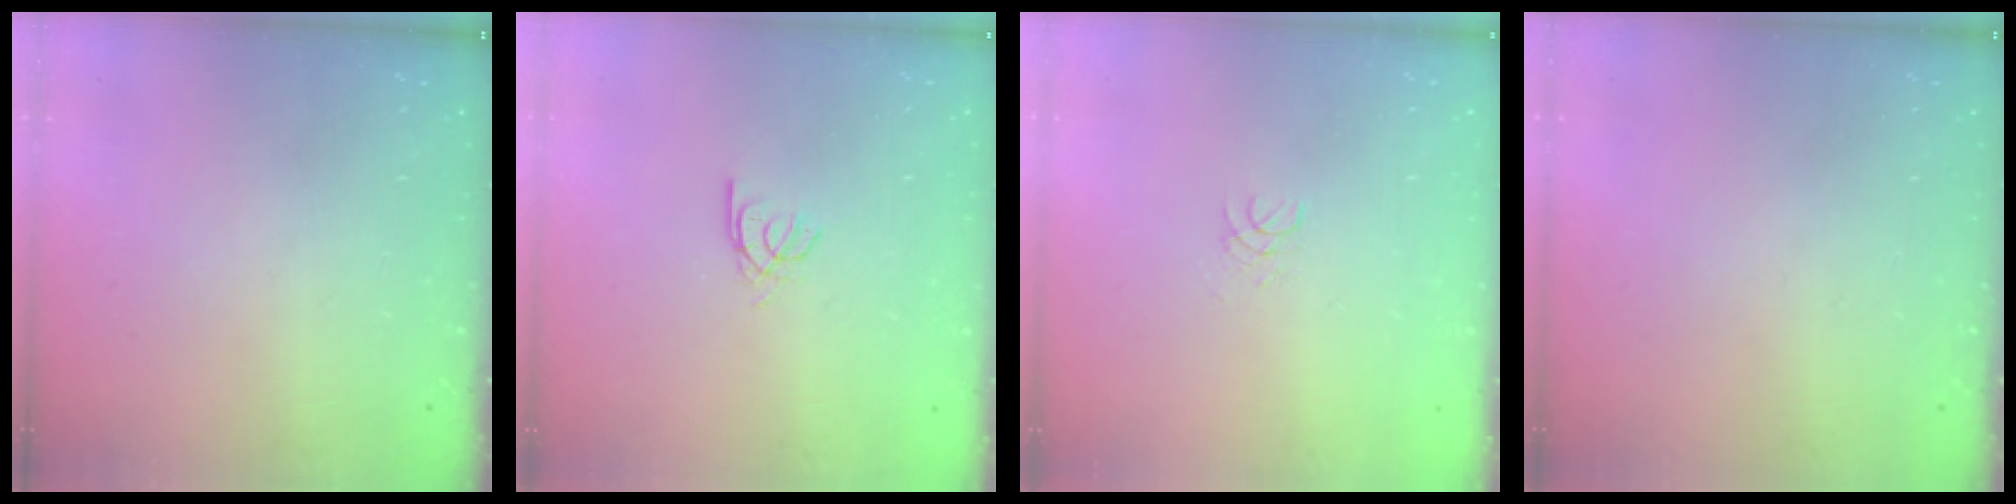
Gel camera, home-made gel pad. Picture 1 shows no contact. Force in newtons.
{"total": 2.3, "press": 2.3, "slide": 0.2}
{"total": 1.3, "press": 1.3, "slide": 0.1}
{"total": 0.0}